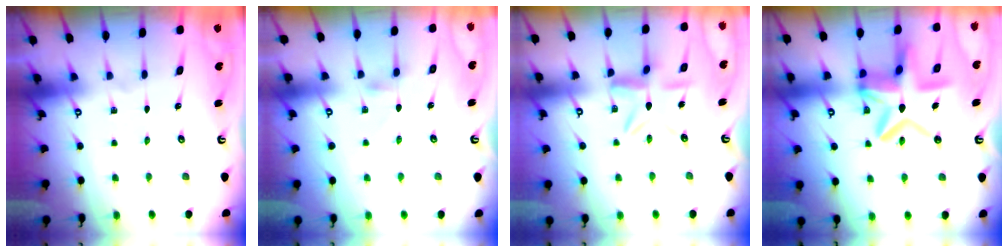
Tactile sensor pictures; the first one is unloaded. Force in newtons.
{"total": 1.6, "press": 1.6, "slide": 0.4}
{"total": 11.0, "press": 10.9, "slide": 1.0}
{"total": 15.8, "press": 15.7, "slide": 1.6}